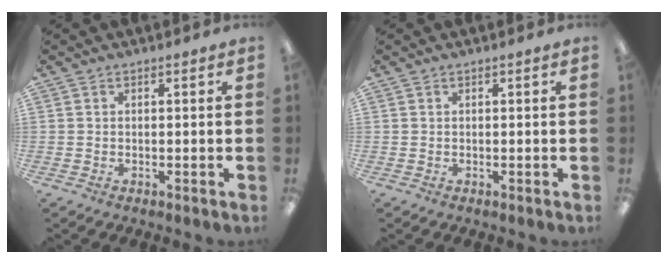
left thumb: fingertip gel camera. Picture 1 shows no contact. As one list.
[{"total": 0.0}]